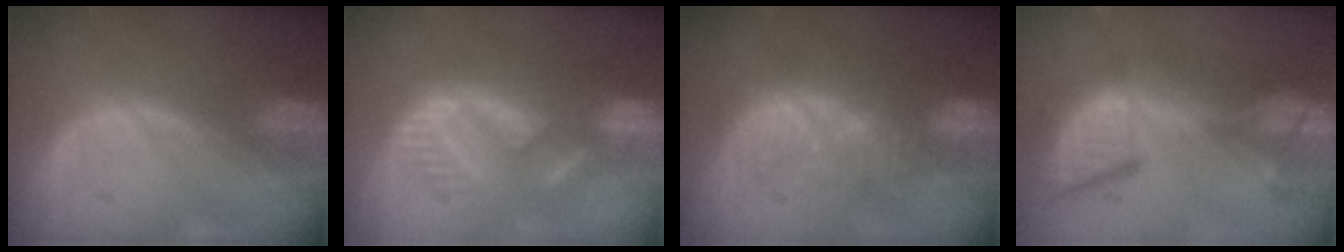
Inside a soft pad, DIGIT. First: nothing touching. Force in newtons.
{"total": 9.0, "press": 8.7, "slide": 2.2}
{"total": 9.3, "press": 9.1, "slide": 1.6}
{"total": 12.6, "press": 11.2, "slide": 5.8}